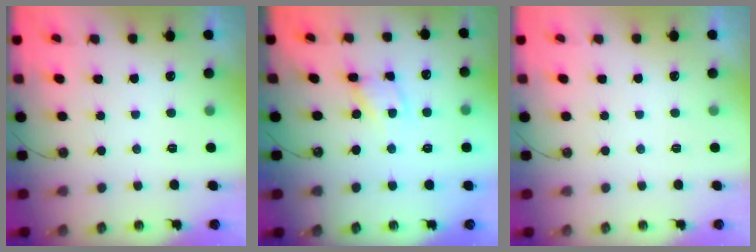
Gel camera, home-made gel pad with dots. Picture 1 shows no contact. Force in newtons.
{"total": 5.3, "press": 5.3, "slide": 0.3}
{"total": 0.0}